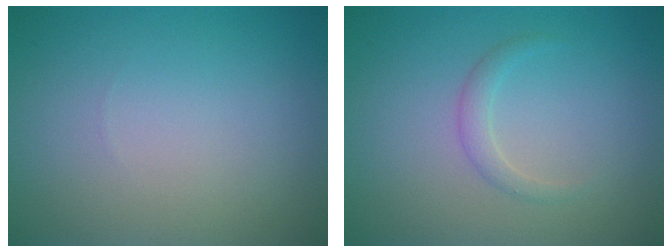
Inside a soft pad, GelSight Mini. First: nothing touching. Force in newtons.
{"total": 1.2, "press": 1.2, "slide": 0.0}